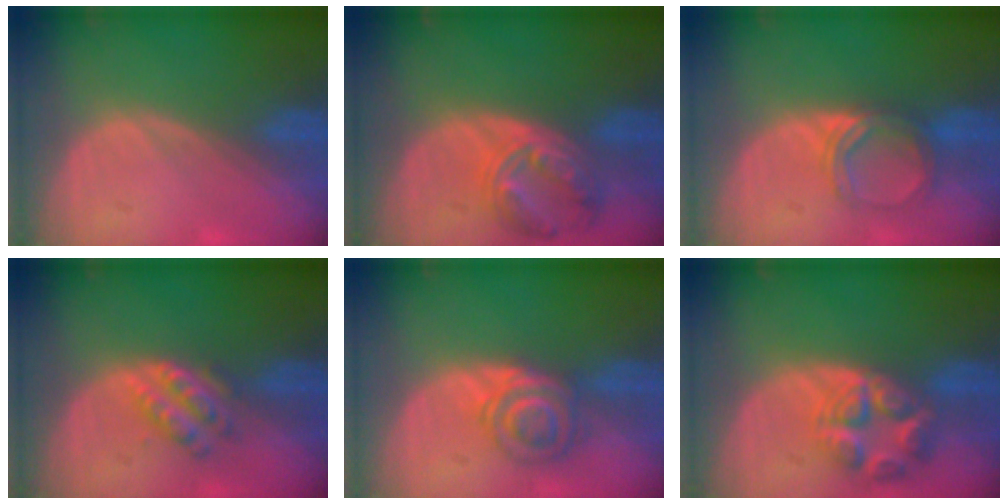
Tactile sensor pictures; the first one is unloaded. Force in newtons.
{"total": 8.1, "press": 7.1, "slide": 3.9}
{"total": 5.0, "press": 4.6, "slide": 1.9}
{"total": 4.6, "press": 4.5, "slide": 1.0}
{"total": 6.4, "press": 5.6, "slide": 3.0}
{"total": 7.6, "press": 6.7, "slide": 3.6}